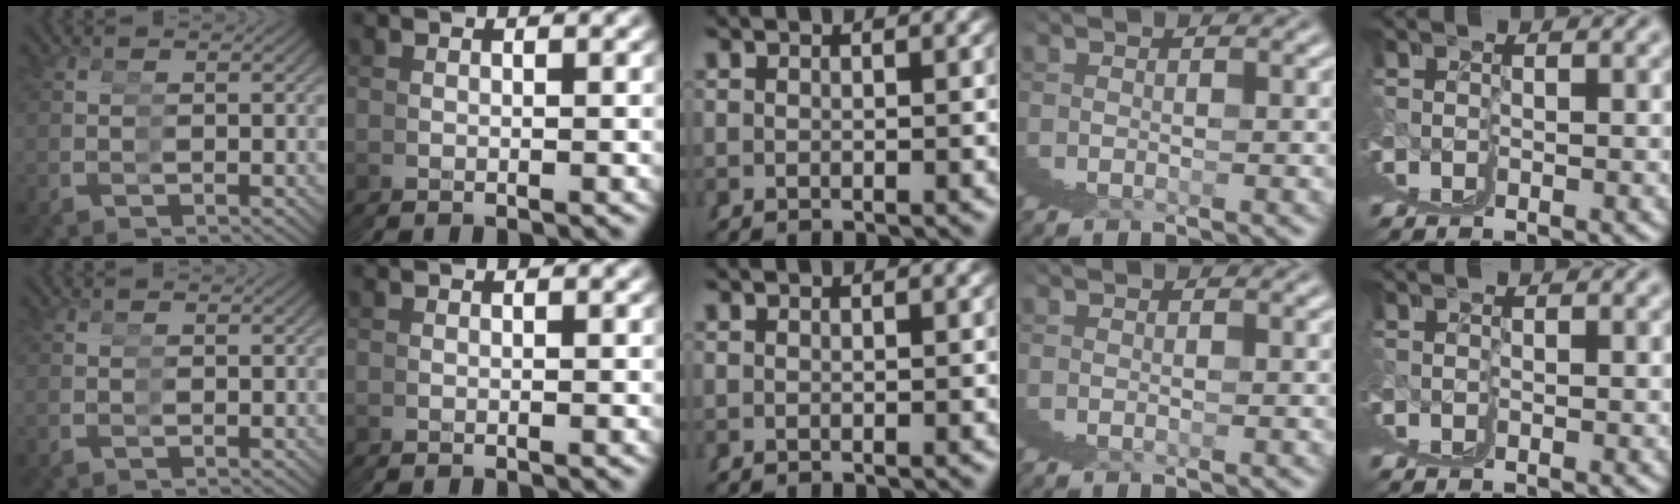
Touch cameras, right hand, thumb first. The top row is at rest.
{}